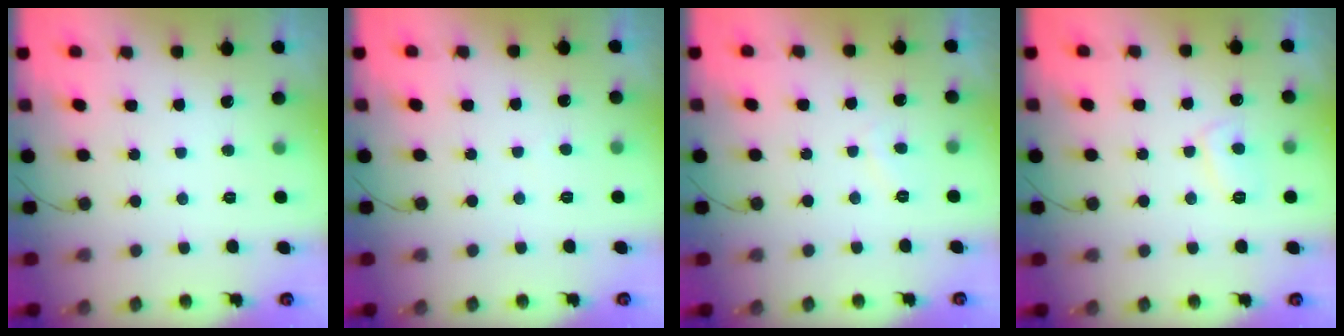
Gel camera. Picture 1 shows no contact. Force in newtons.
{"total": 2.6, "press": 2.6, "slide": 0.3}
{"total": 1.2, "press": 1.1, "slide": 0.5}
{"total": 5.9, "press": 5.9, "slide": 0.4}